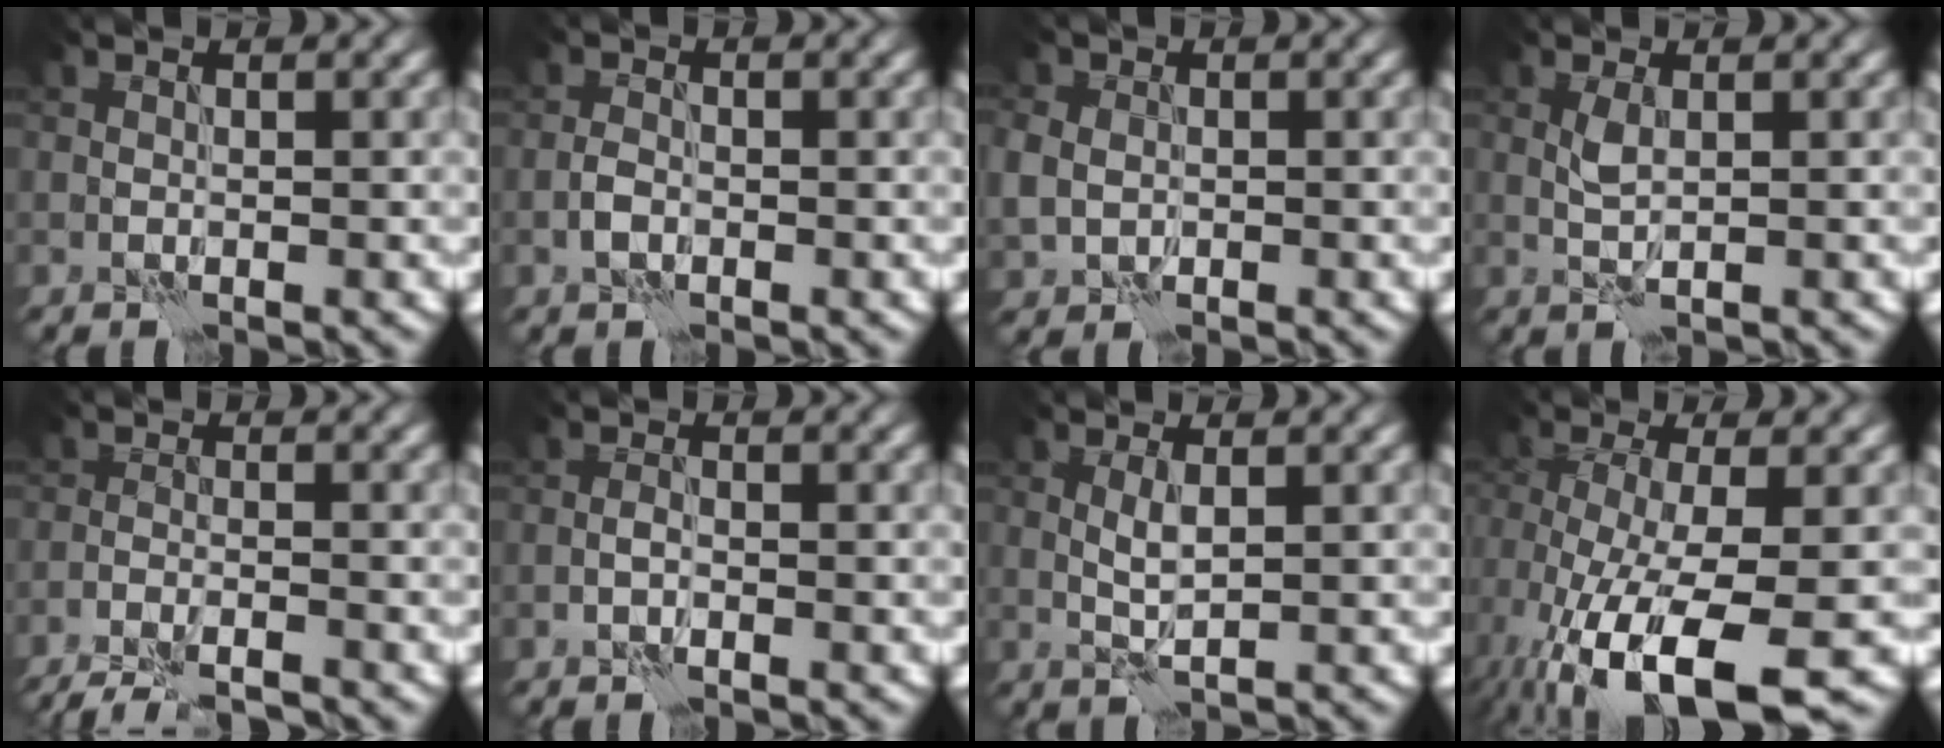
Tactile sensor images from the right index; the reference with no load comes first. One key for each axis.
{"total": 1.3, "fx": -0.6, "fy": 0.8, "fz": 0.9, "tx": -0.016, "ty": 0.004, "tz": -0.016}
{"total": 2.8, "fx": 0.0, "fy": 2.4, "fz": 1.4, "tx": -0.035, "ty": 0.005, "tz": 0.003}
{"total": 1.3, "fx": 0.3, "fy": 0.4, "fz": 1.3, "tx": -0.031, "ty": 0.003, "tz": 0.006}
{"total": 5.4, "fx": -4.9, "fy": 0.8, "fz": 2.0, "tx": -0.033, "ty": -0.009, "tz": -0.079}
{"total": 0.9, "fx": -0.5, "fy": 0.2, "fz": 0.6, "tx": -0.012, "ty": 0.005, "tz": -0.013}
{"total": 1.7, "fx": 0.4, "fy": 0.3, "fz": 1.6, "tx": -0.037, "ty": 0.001, "tz": 0.008}
{"total": 11.1, "fx": -5.0, "fy": 3.9, "fz": 9.1, "tx": -0.177, "ty": -0.030, "tz": -0.079}